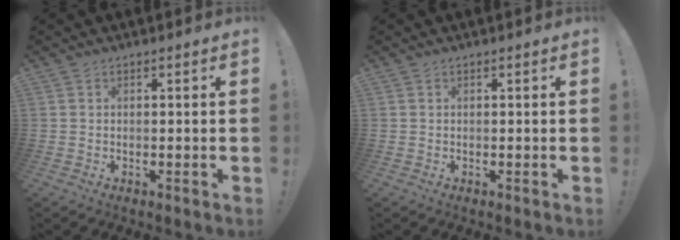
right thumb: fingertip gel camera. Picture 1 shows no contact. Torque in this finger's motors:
{"motor_torque": [-0.01, 0.01, -0.03, 0.01, 0.02]}